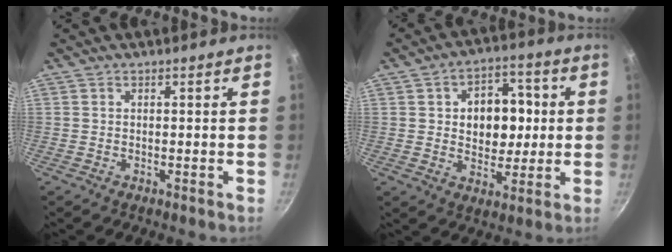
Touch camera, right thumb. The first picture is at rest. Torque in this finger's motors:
{"motor_torque": [0.00, 0.66, 0.04, 0.29, 0.11]}